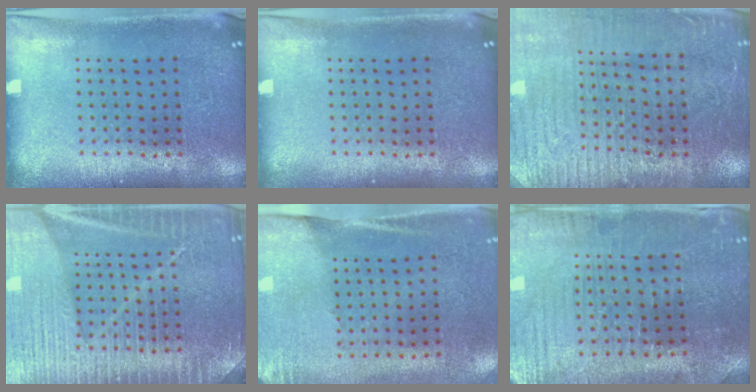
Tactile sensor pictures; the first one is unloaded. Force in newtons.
{"total": 0.0}
{"total": 3.1, "press": 3.1, "slide": 0.6}
{"total": 6.4, "press": 6.3, "slide": 0.9}
{"total": 2.7, "press": 2.3, "slide": 1.4}
{"total": 1.3, "press": 1.2, "slide": 0.4}